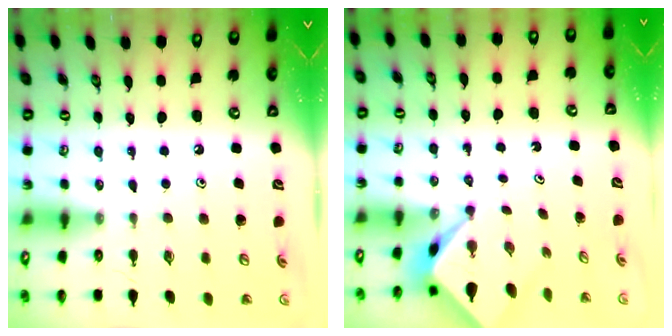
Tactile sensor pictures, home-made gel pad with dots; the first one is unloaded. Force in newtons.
{"total": 2.4, "press": 2.4, "slide": 0.3}